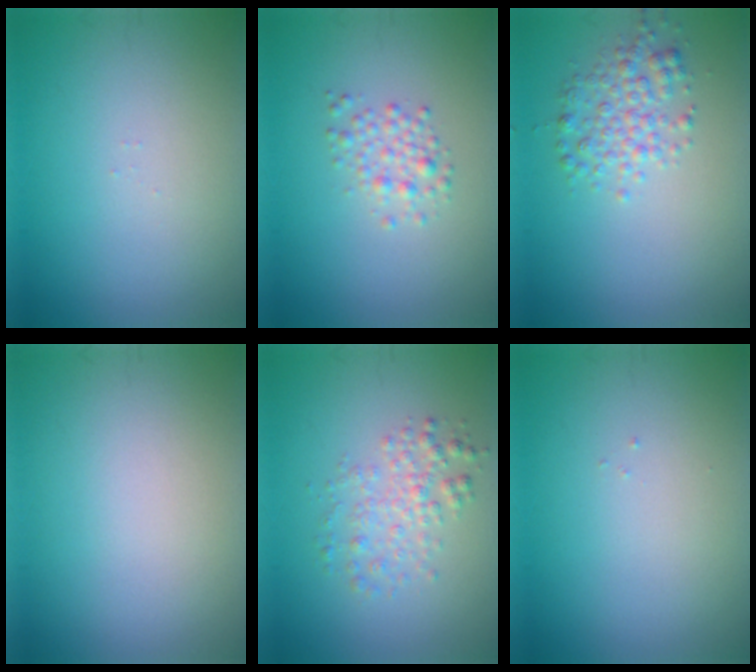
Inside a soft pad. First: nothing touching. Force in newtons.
{"total": 1.9, "press": 1.9, "slide": 0.0}
{"total": 2.9, "press": 2.9, "slide": 0.1}
{"total": 0.0}
{"total": 2.6, "press": 2.6, "slide": 0.1}
{"total": 0.0}